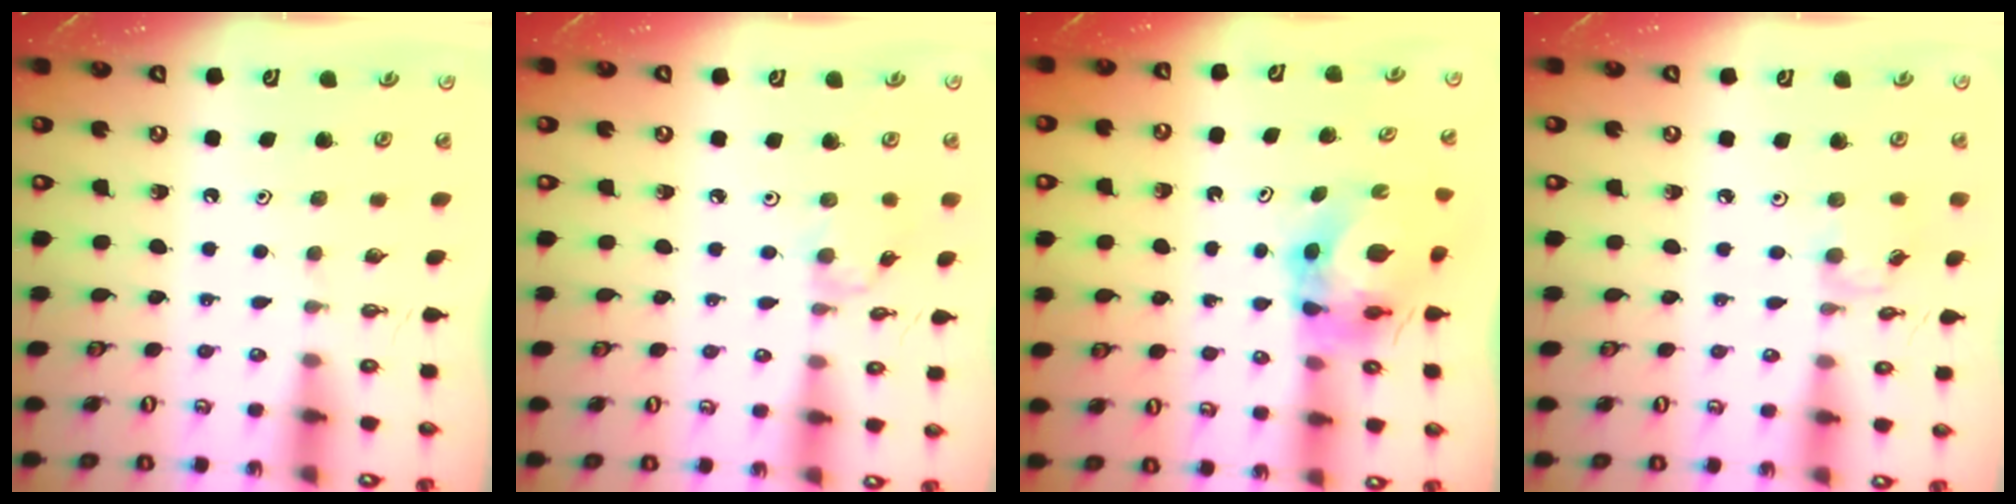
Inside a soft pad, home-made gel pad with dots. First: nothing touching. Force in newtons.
{"total": 0.9, "press": 0.9, "slide": 0.3}
{"total": 7.1, "press": 7.1, "slide": 0.7}
{"total": 3.1, "press": 3.1, "slide": 0.1}